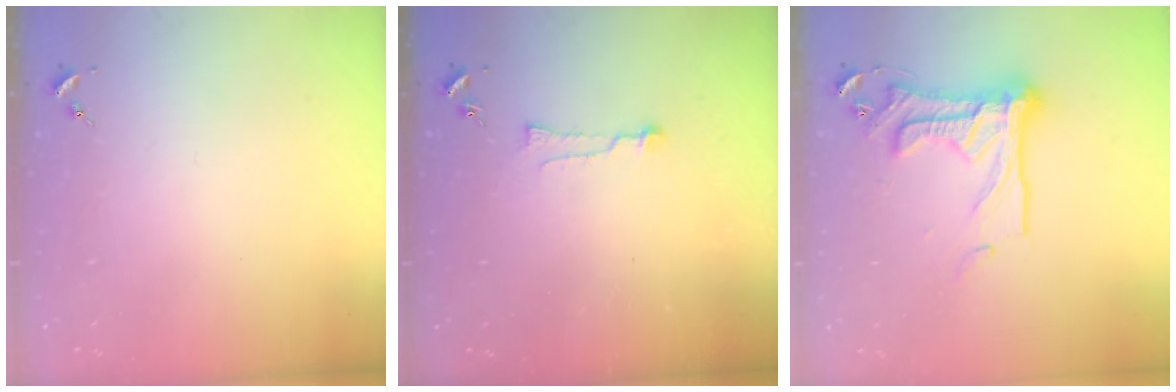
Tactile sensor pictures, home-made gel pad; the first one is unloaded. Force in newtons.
{"total": 4.6, "press": 4.6, "slide": 0.4}
{"total": 19.3, "press": 19.1, "slide": 2.9}